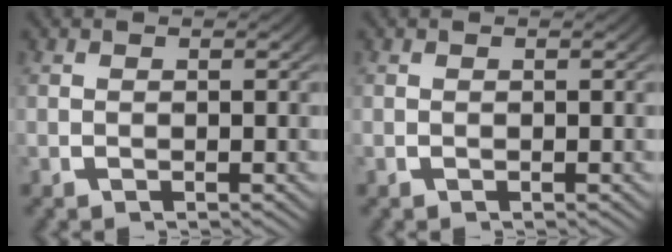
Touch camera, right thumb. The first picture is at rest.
{"total": 0.0}